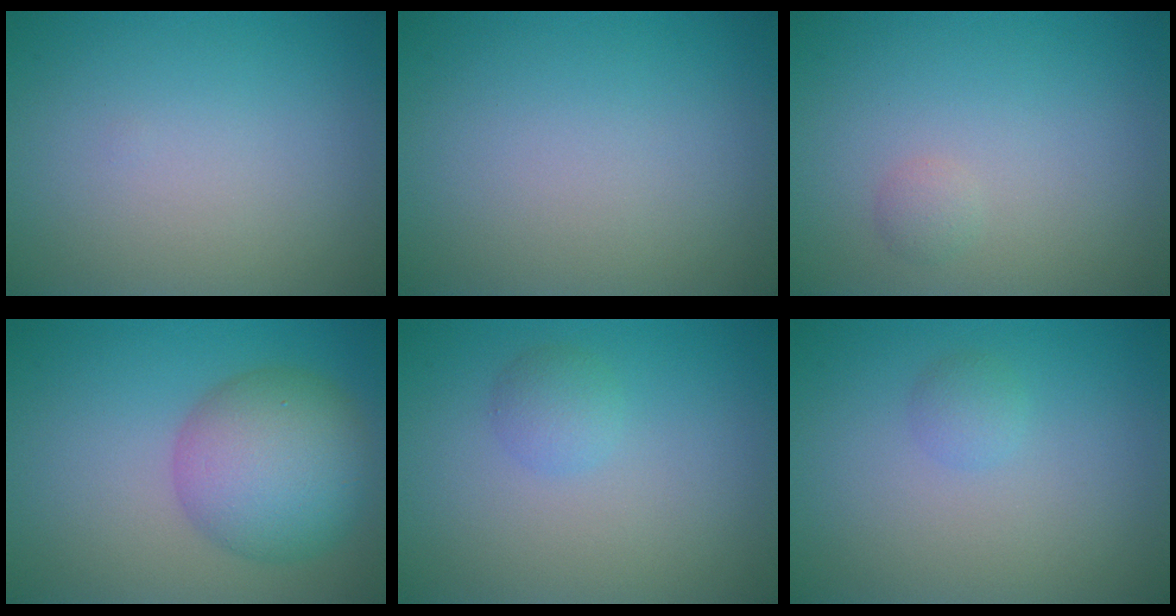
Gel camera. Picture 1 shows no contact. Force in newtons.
{"total": 0.0}
{"total": 0.8, "press": 0.8, "slide": 0.1}
{"total": 7.7, "press": 7.7, "slide": 0.3}
{"total": 1.6, "press": 1.6, "slide": 0.1}
{"total": 1.1, "press": 1.1, "slide": 0.1}